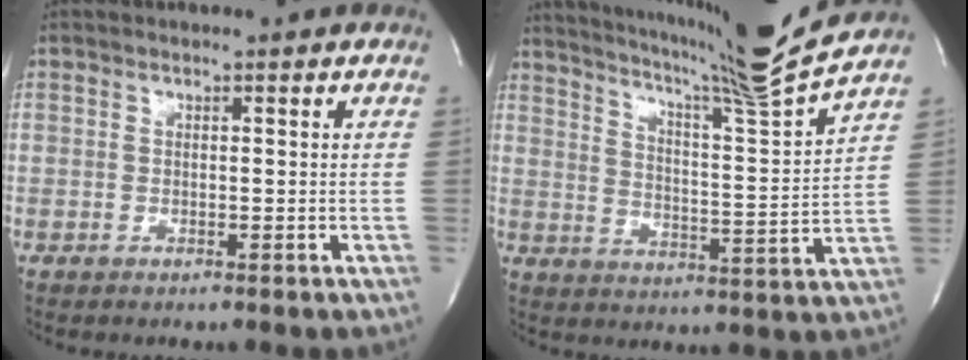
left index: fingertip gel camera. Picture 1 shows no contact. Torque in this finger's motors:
{"motor_torque": [0.57, -1.14, 0.19, 0.09]}